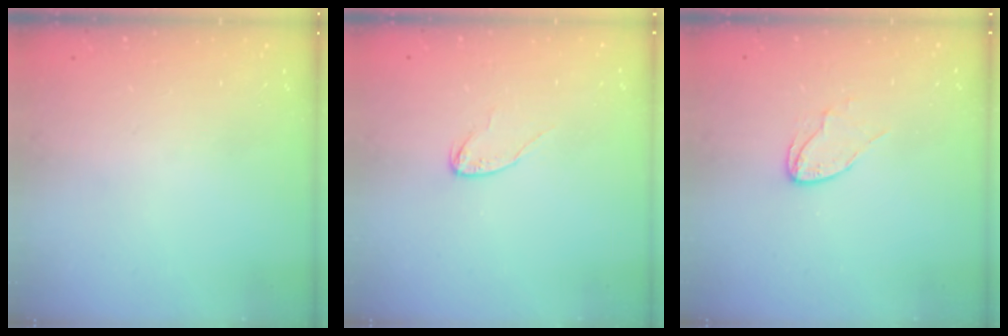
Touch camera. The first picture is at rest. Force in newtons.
{"total": 4.5, "press": 4.5, "slide": 0.5}
{"total": 6.3, "press": 6.3, "slide": 0.6}